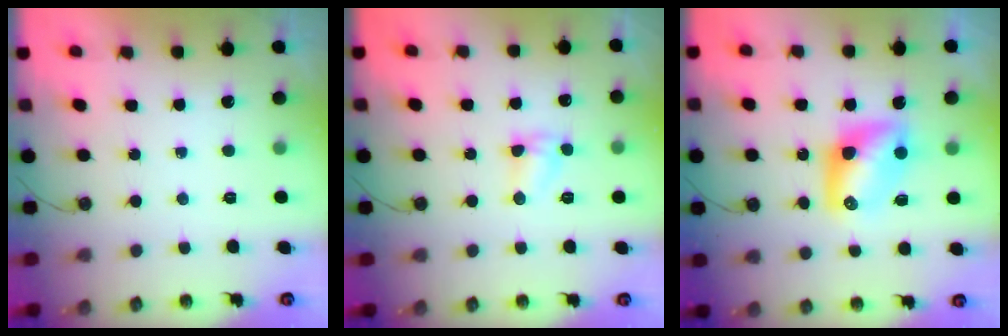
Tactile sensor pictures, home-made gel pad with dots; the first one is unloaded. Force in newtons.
{"total": 4.1, "press": 4.1, "slide": 0.5}
{"total": 9.1, "press": 9.0, "slide": 0.8}